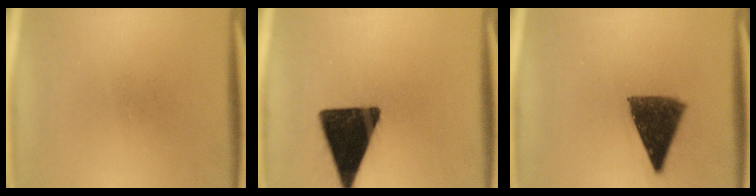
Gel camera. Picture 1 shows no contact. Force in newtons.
{"total": 16.6}
{"total": 10.4}